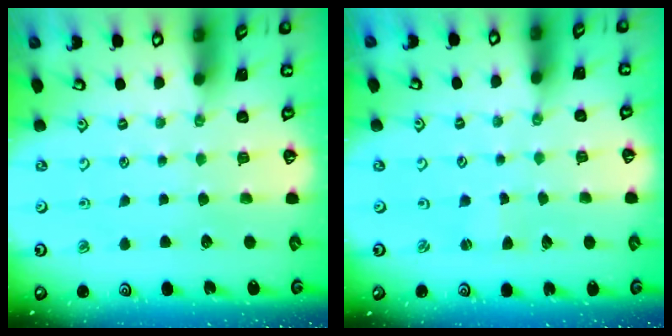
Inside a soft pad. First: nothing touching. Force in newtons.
{"total": 0.9, "press": 0.9, "slide": 0.1}